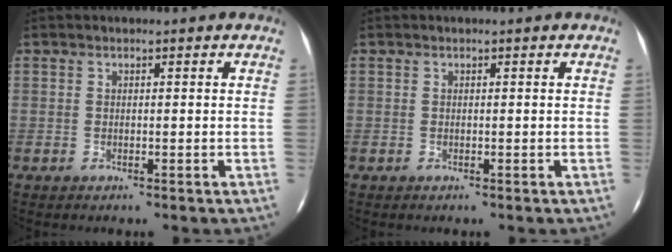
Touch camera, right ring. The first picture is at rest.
{"total": 0.0}